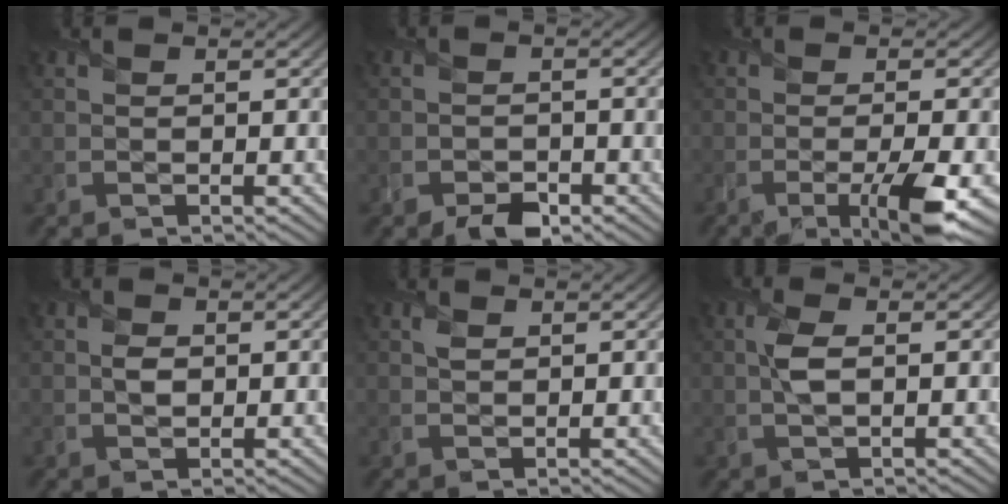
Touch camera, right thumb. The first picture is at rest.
{"total": 2.7, "force": [-1.9, 1.7, 0.9], "torque": [-0.012, -0.005, -0.038]}
{"total": 6.5, "force": [-2.8, 1.2, 5.7], "torque": [-0.091, -0.010, -0.044]}
{"total": 1.5, "force": [0.1, 1.2, 0.9], "torque": [-0.019, -0.003, 0.000]}
{"total": 0.8, "force": [0.5, 0.5, 0.4], "torque": [-0.011, -0.002, 0.010]}
{"total": 2.7, "force": [0.2, 1.1, 2.4], "torque": [-0.060, 0.003, 0.003]}